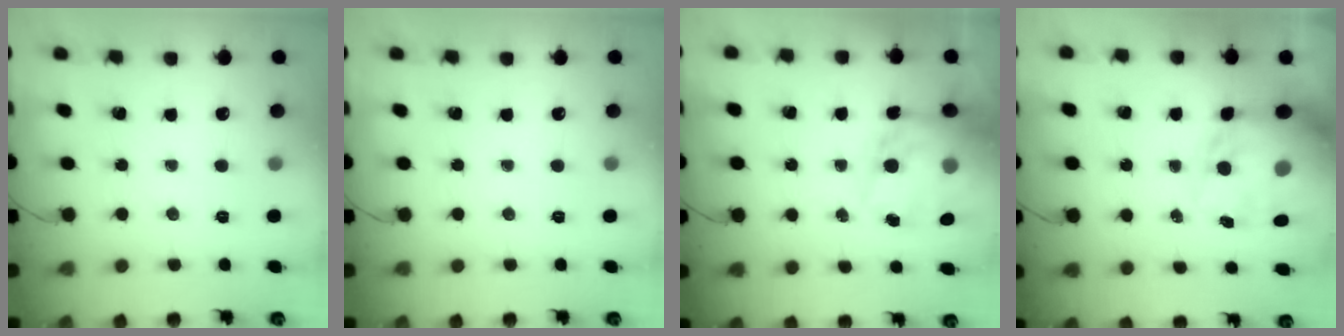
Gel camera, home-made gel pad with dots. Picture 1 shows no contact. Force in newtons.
{"total": 0.0}
{"total": 16.6, "press": 16.1, "slide": 4.1}
{"total": 15.6, "press": 15.1, "slide": 3.8}